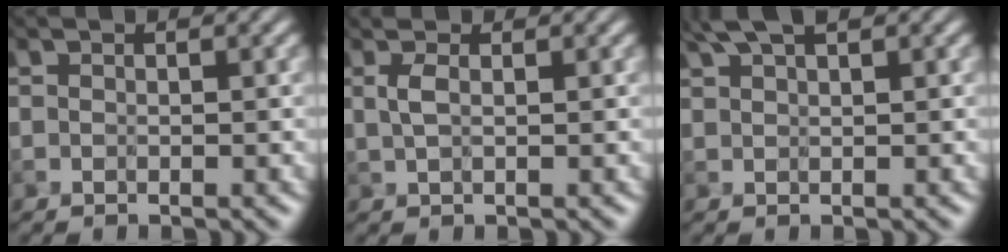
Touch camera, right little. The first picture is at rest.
{"total": 1.5, "force": [0.5, 0.7, 1.3], "torque": [-0.032, 0.003, 0.011]}
{"total": 2.9, "force": [2.2, 0.6, 1.7], "torque": [-0.028, 0.009, 0.044]}